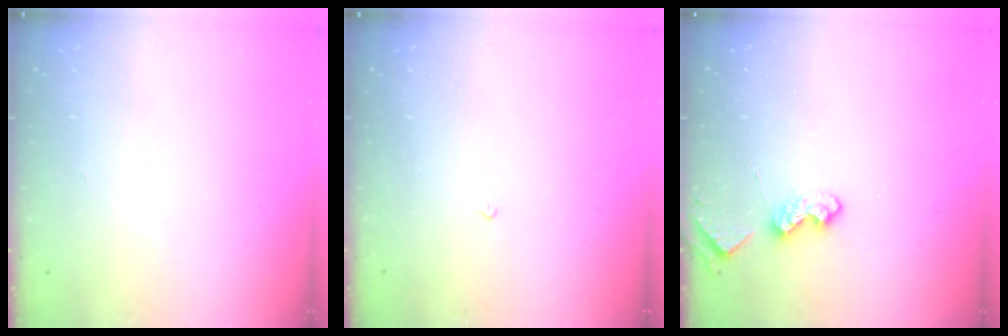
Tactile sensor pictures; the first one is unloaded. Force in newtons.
{"total": 2.2, "press": 2.1, "slide": 0.4}
{"total": 4.2, "press": 4.2, "slide": 0.5}